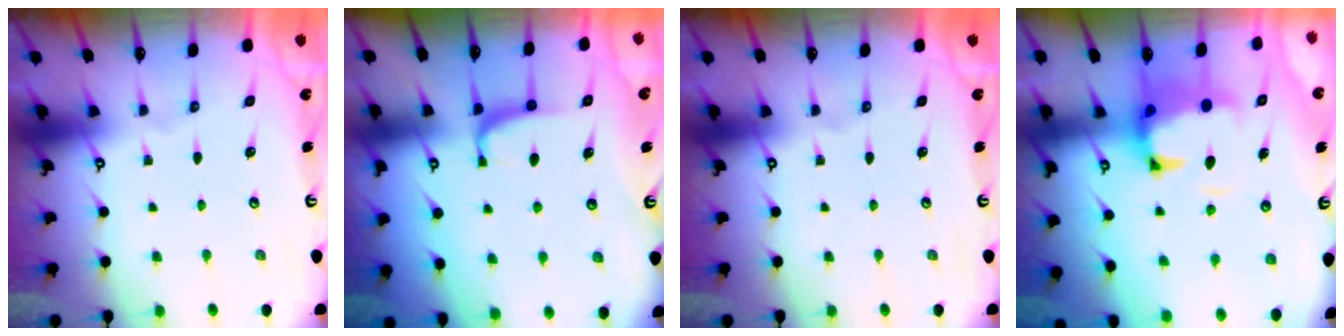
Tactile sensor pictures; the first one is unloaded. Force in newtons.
{"total": 1.6, "press": 1.5, "slide": 0.5}
{"total": 0.0}
{"total": 2.8, "press": 2.4, "slide": 1.3}